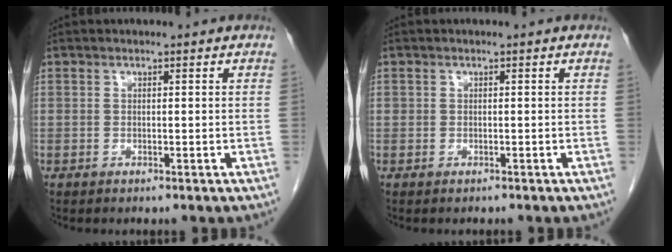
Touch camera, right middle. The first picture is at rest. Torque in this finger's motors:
{"motor_torque": [-0.24, -0.24, 0.08, 0.01]}